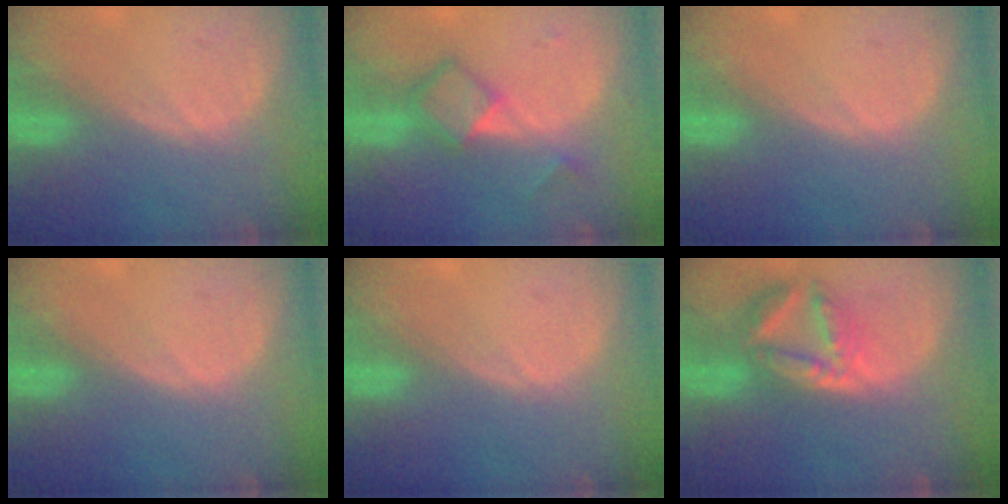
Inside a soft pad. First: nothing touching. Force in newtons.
{"total": 6.0, "press": 5.1, "slide": 3.1}
{"total": 0.0}
{"total": 0.0}
{"total": 0.0}
{"total": 7.9, "press": 6.9, "slide": 3.9}